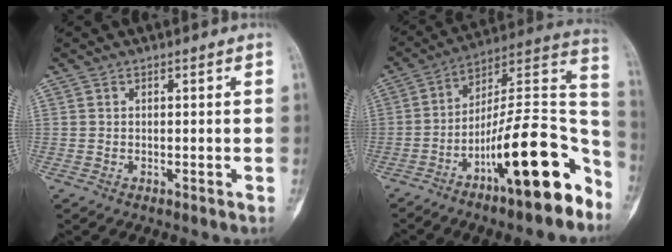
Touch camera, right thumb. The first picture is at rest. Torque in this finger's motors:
{"motor_torque": [0.78, 0.59, 1.68, -1.08, 0.18]}